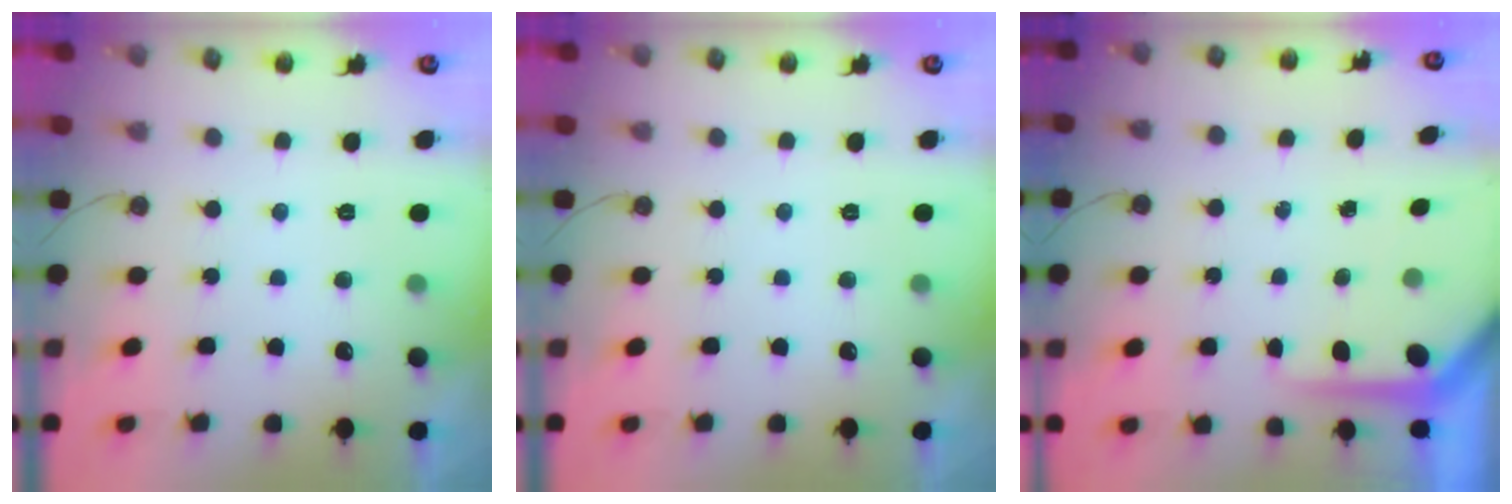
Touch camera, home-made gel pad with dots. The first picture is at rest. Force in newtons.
{"total": 0.0}
{"total": 5.5, "press": 5.5, "slide": 0.5}